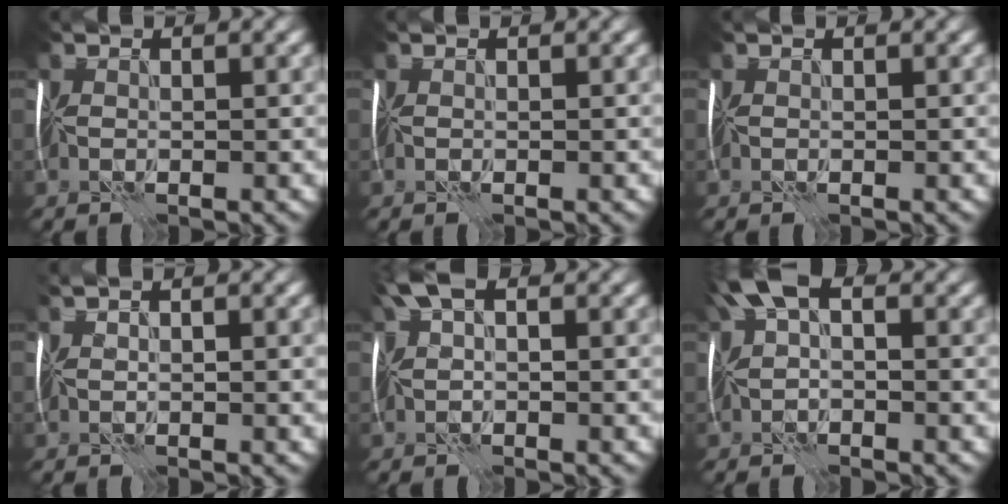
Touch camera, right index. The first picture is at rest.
{"total": 0.0}
{"total": 0.0}
{"total": 3.7, "force": [1.3, 1.7, 3.0], "torque": [-0.027, 0.023, 0.011]}
{"total": 3.3, "force": [0.5, 1.8, 2.7], "torque": [-0.060, 0.005, 0.018]}
{"total": 4.0, "force": [0.2, 2.2, 3.3], "torque": [-0.067, 0.006, 0.006]}